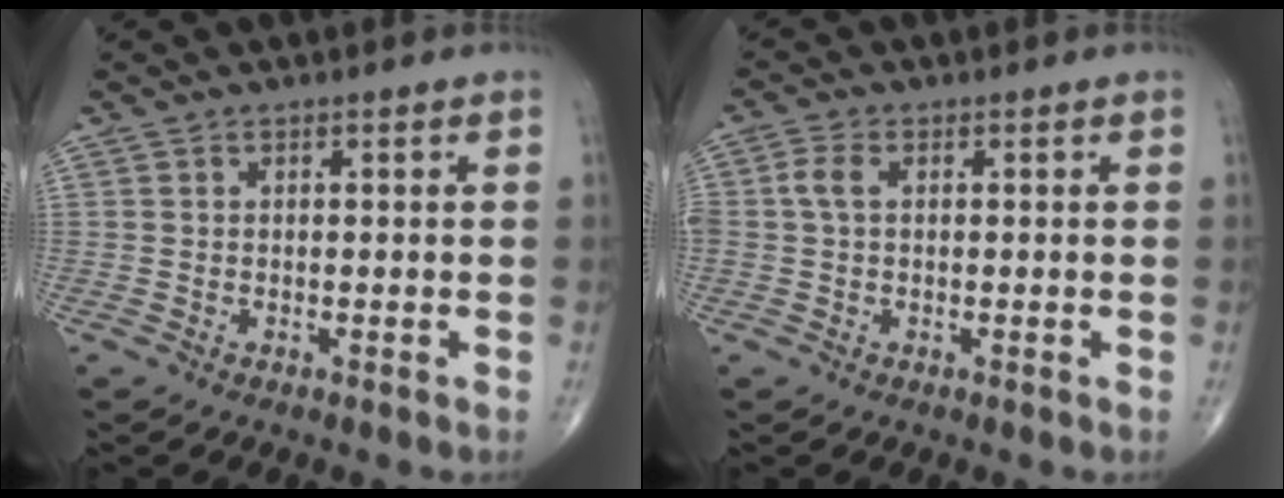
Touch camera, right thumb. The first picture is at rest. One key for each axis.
{"total": 3.0, "fx": 0.4, "fy": 1.8, "fz": 2.4, "tx": -0.065, "ty": 0.009, "tz": 0.006}